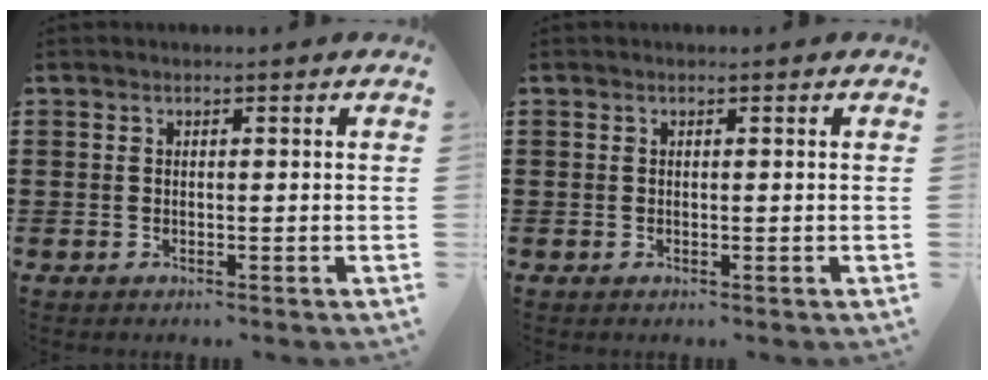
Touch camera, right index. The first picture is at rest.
{"total": 0.0}